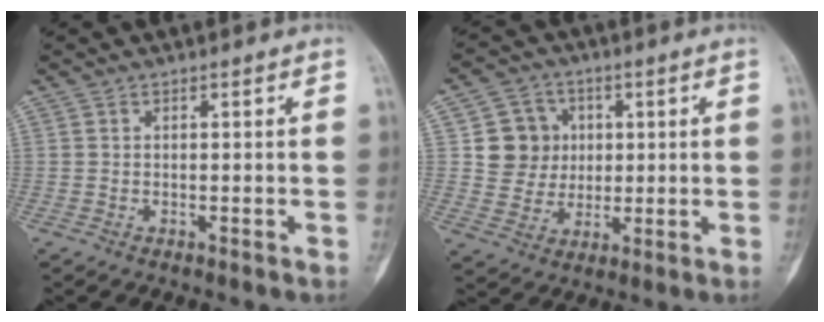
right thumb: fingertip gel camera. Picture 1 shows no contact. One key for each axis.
{"total": 9.3, "fx": 1.6, "fy": 8.7, "fz": 2.6, "tx": 0.004, "ty": 0.004, "tz": 0.031}